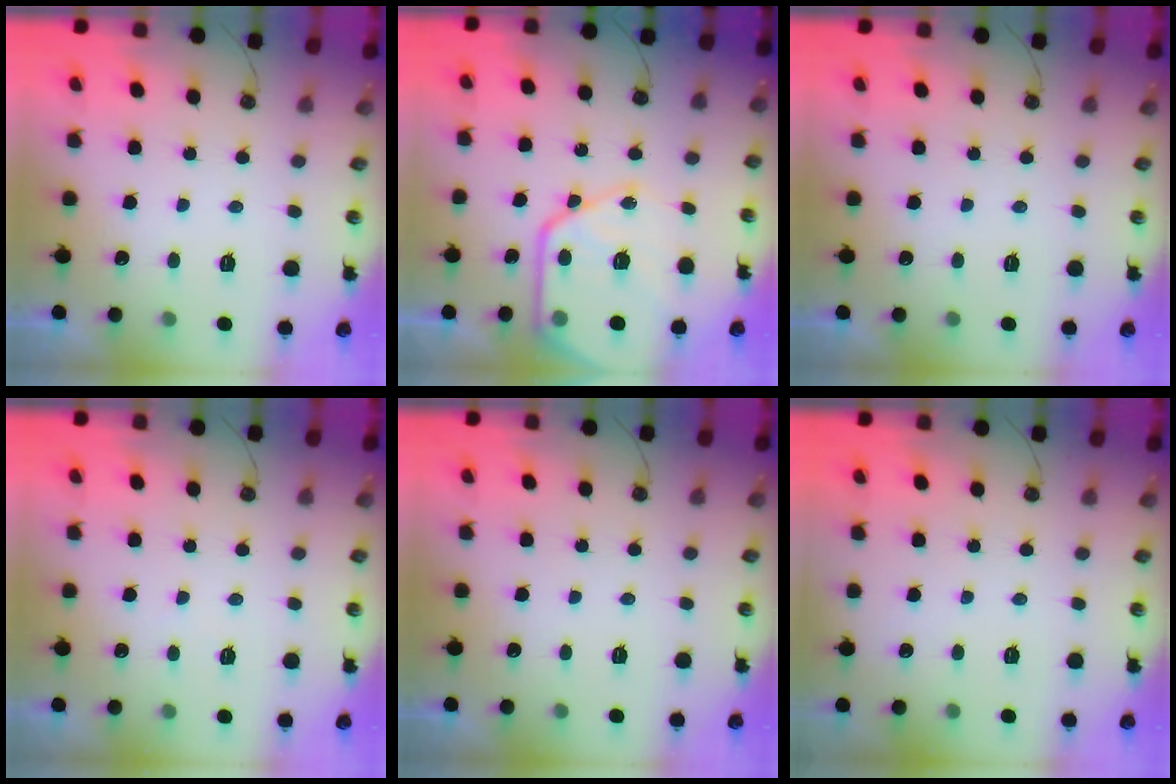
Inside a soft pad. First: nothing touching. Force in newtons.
{"total": 20.5, "press": 20.4, "slide": 2.2}
{"total": 0.0}
{"total": 3.0, "press": 2.9, "slide": 0.5}
{"total": 0.0}
{"total": 0.0}